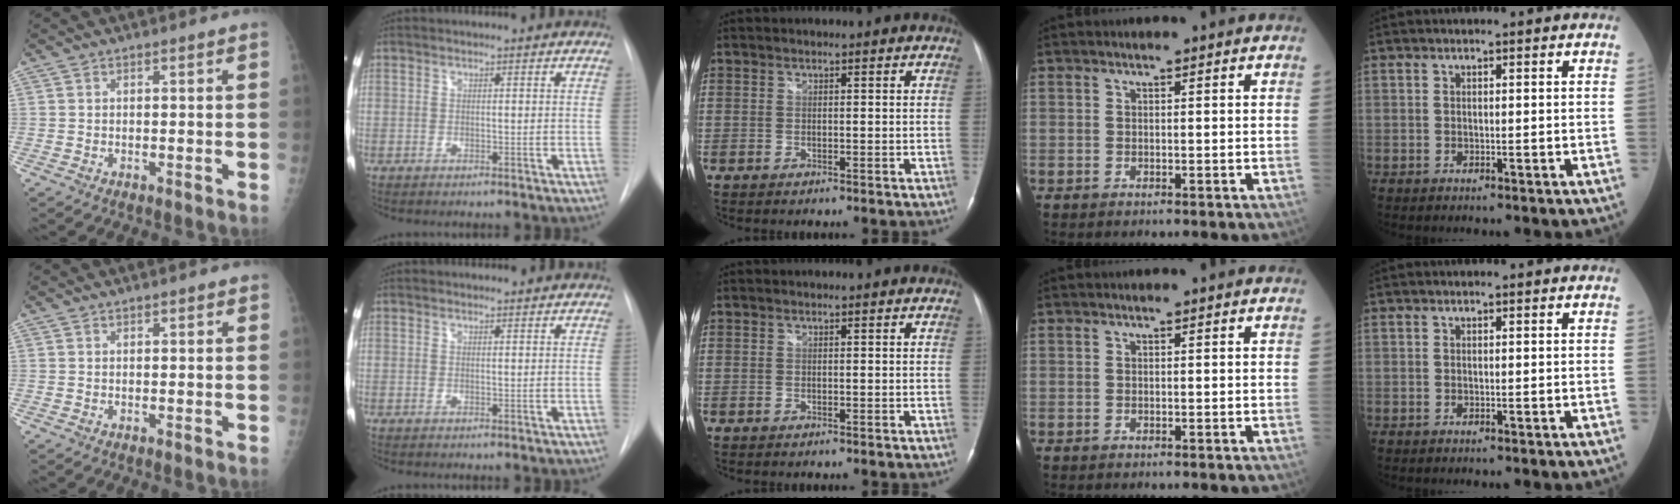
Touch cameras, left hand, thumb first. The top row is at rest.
{"thumb": {"total": 0.8, "force": [0.5, 0.4, 0.5], "torque": [-0.006, -0.001, 0.005]}, "index": {"total": 0.9, "force": [0.9, 0.2, 0.0], "torque": [-0.010, 0.003, 0.013]}}